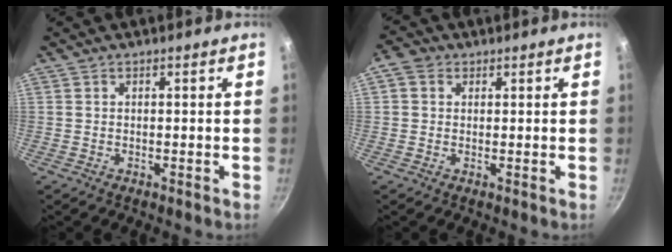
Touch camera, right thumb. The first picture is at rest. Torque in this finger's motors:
{"motor_torque": [0.06, 0.08, 0.24, -0.23, 0.22]}